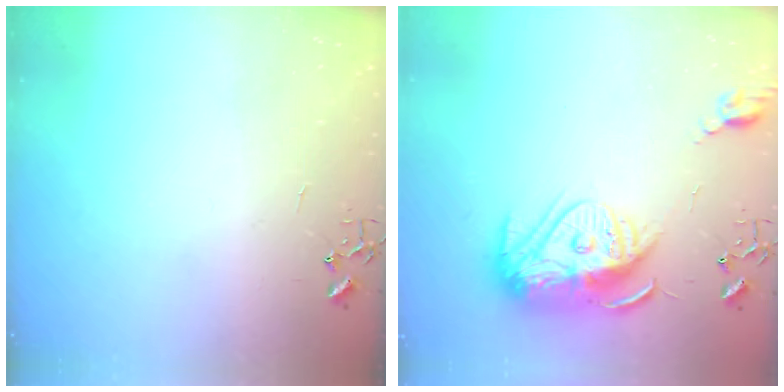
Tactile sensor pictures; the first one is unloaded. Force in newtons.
{"total": 16.6, "press": 16.5, "slide": 1.7}